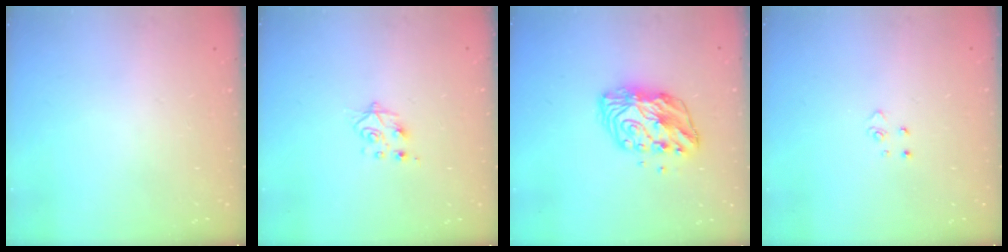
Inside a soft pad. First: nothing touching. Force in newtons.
{"total": 7.6, "press": 7.5, "slide": 0.7}
{"total": 11.2, "press": 11.2, "slide": 0.9}
{"total": 2.6, "press": 2.6, "slide": 0.3}